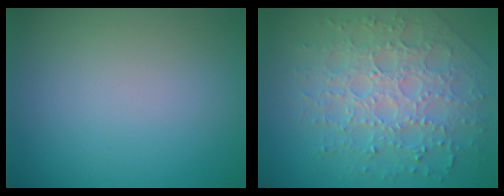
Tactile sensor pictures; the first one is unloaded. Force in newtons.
{"total": 7.2, "press": 5.2, "slide": 5.0}